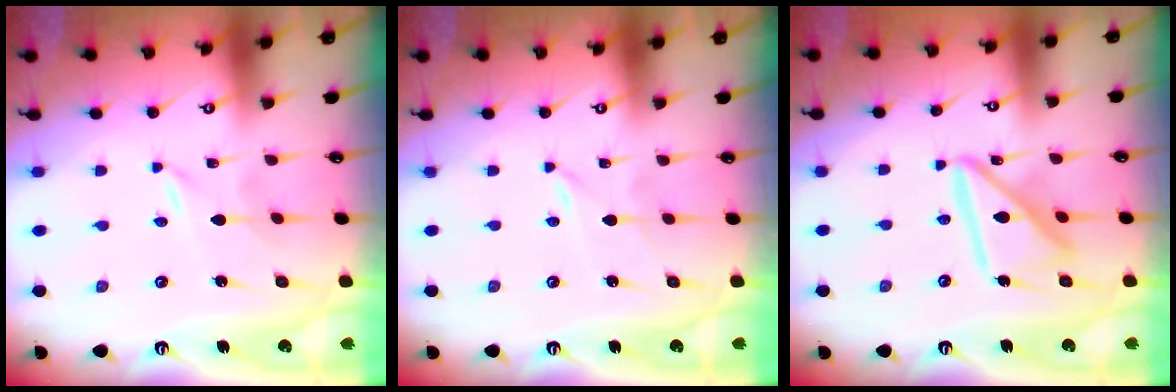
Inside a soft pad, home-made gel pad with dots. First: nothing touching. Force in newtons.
{"total": 0.0}
{"total": 16.7, "press": 16.6, "slide": 1.6}